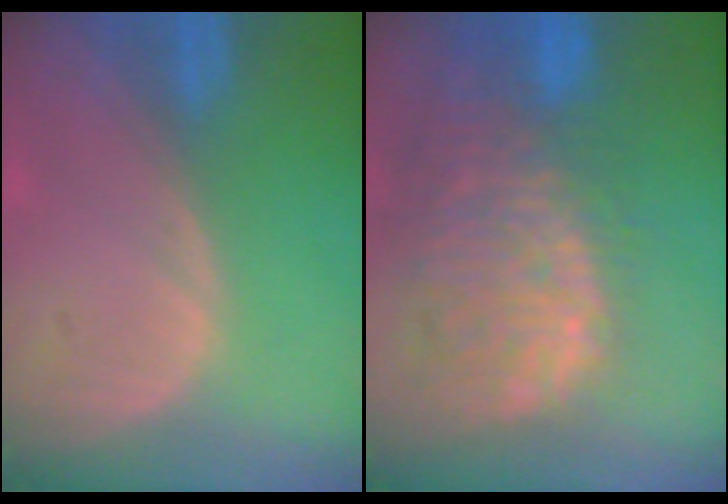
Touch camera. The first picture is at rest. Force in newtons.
{"total": 13.8, "press": 11.6, "slide": 7.5}